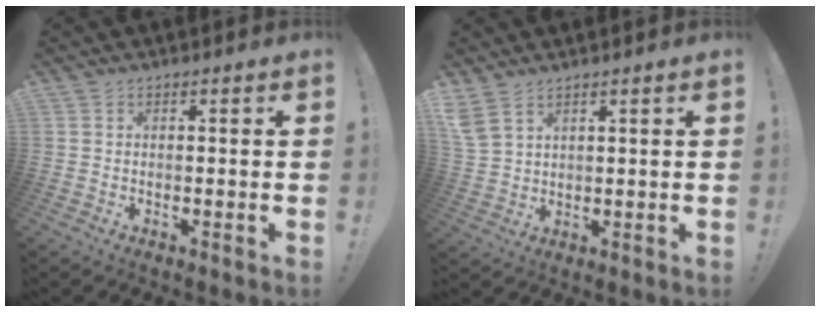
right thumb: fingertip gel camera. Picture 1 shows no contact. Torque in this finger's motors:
{"motor_torque": [-0.01, 0.09, 0.16, 0.25, 0.00]}